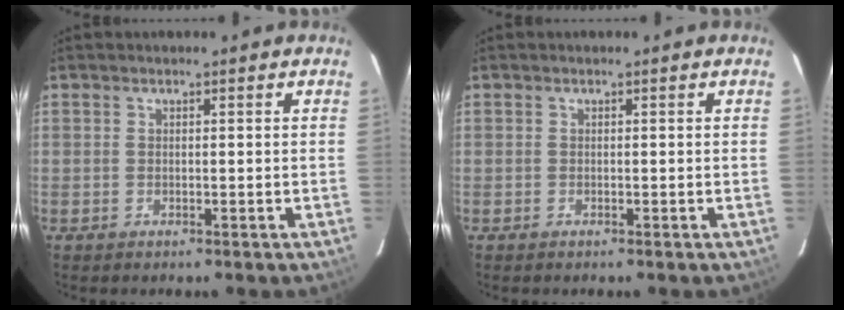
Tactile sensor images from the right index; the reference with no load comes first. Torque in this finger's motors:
{"motor_torque": [-0.03, -0.03, -0.03, -0.01]}